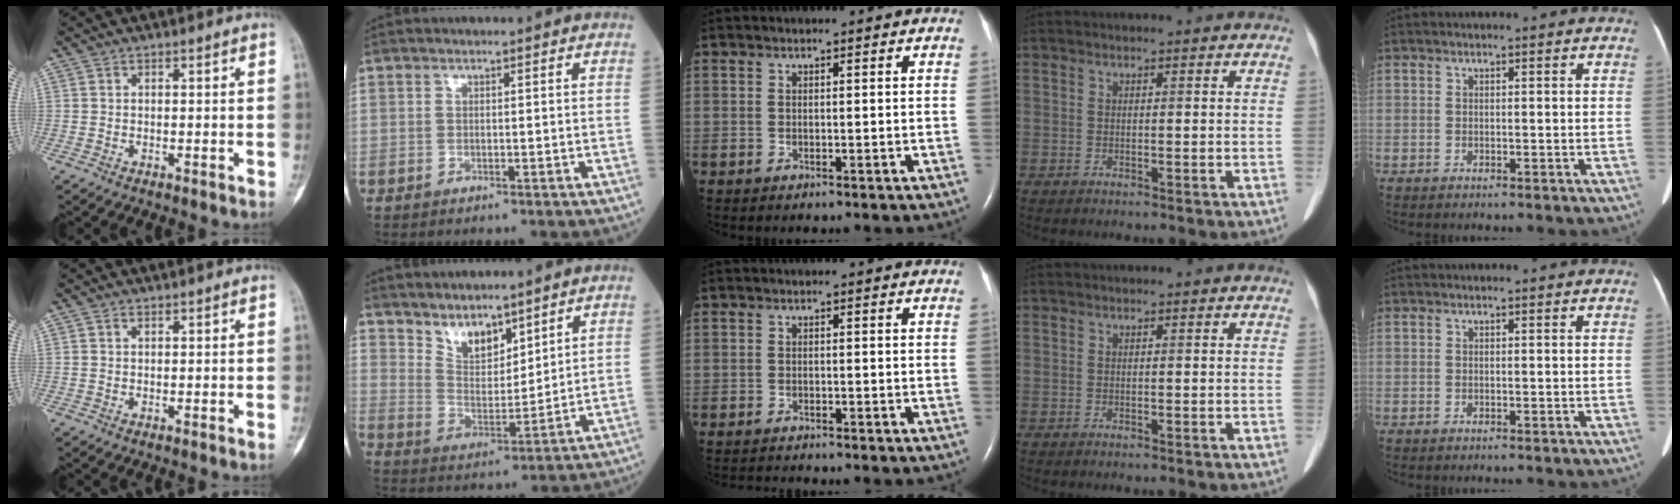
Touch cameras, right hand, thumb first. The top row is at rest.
{"thumb": {"total": 0.7, "force": [0.4, 0.4, 0.3], "torque": [-0.005, -0.001, 0.007]}, "index": {"total": 6.9, "force": [5.7, 2.5, 3.0], "torque": [-0.061, 0.004, 0.123]}, "middle": {"total": 1.5, "force": [-1.4, -0.4, -0.2], "torque": [-0.002, -0.011, -0.026]}}